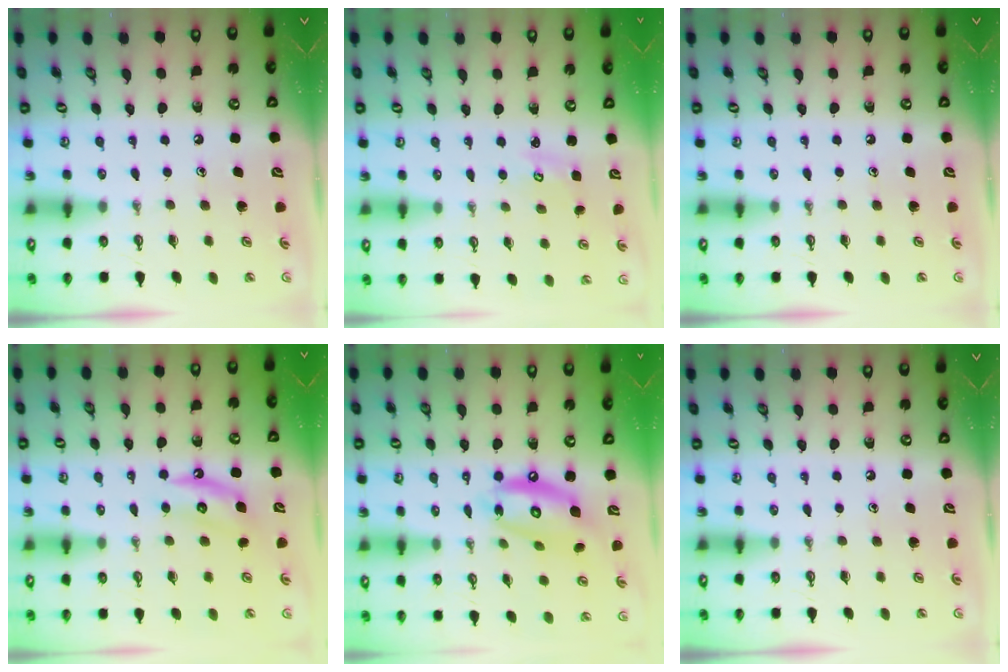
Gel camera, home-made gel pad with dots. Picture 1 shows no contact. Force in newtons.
{"total": 1.8, "press": 1.8, "slide": 0.2}
{"total": 0.0}
{"total": 5.0, "press": 4.9, "slide": 0.9}
{"total": 14.2, "press": 14.1, "slide": 1.2}
{"total": 0.0}